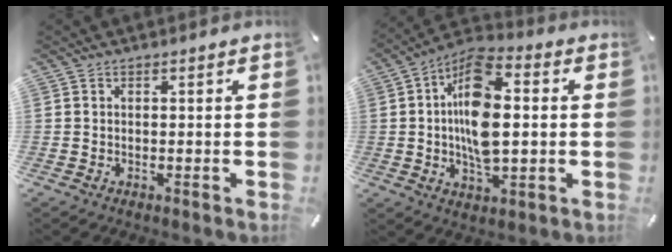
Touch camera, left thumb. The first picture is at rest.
{"total": 14.4, "force": [0.7, 7.4, 12.3], "torque": [-0.258, 0.000, 0.010]}